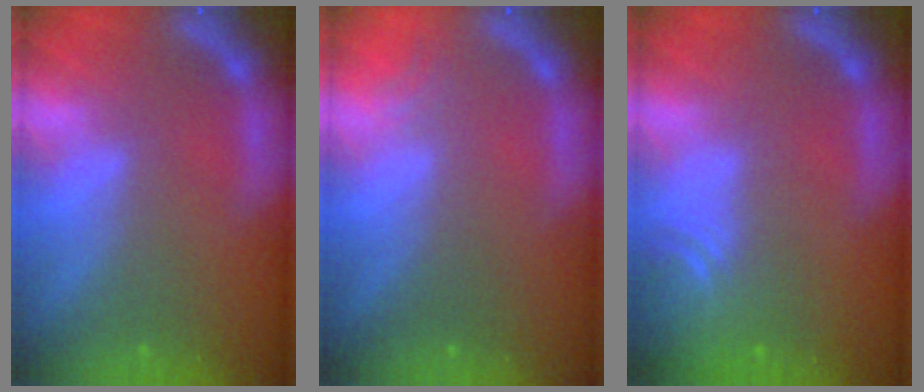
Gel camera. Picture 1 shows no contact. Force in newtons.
{"total": 0.9}
{"total": 4.5}